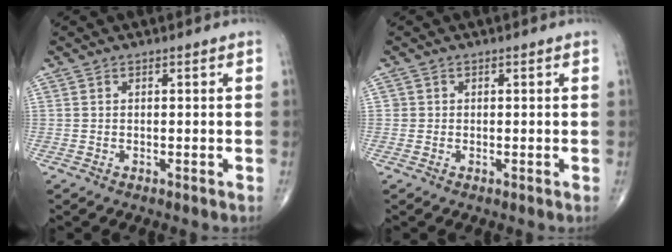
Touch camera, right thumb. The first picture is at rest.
{"total": 0.8, "force": [0.0, 0.8, 0.0], "torque": [0.008, 0.005, -0.001]}